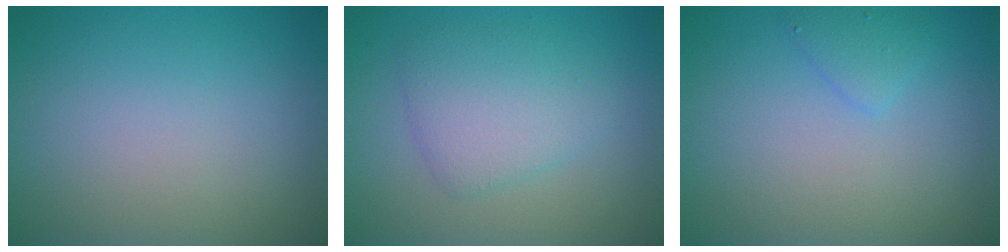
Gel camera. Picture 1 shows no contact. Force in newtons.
{"total": 3.7, "press": 3.7, "slide": 0.1}
{"total": 1.4, "press": 1.4, "slide": 0.1}